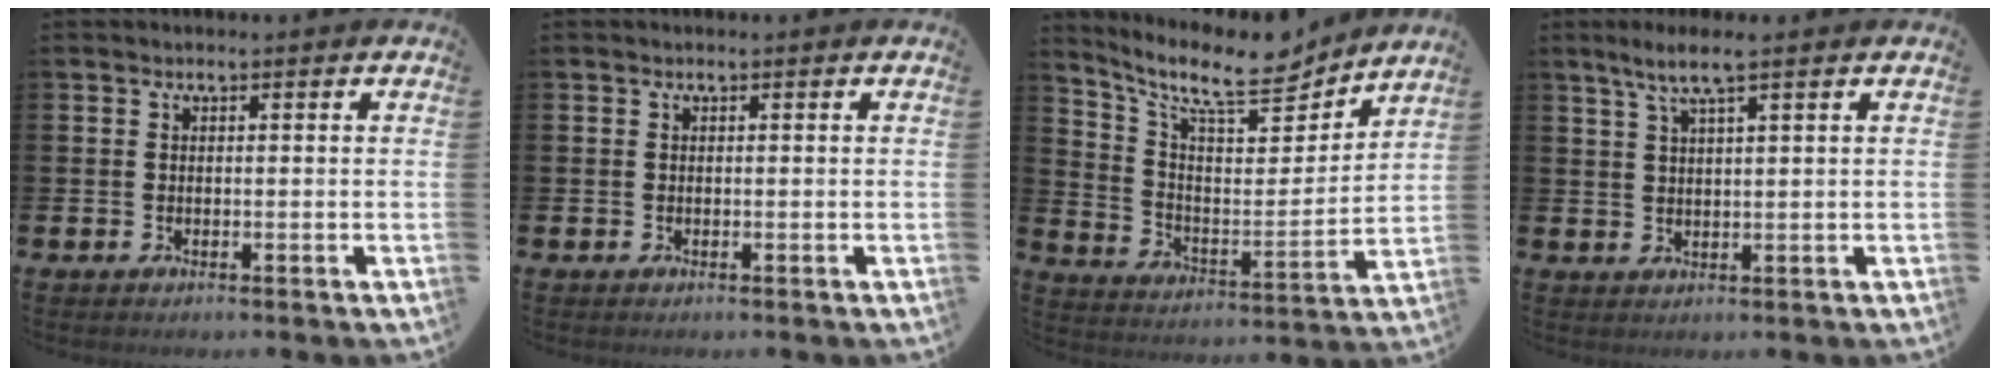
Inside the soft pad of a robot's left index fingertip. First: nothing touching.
{"total": 0.0}
{"total": 11.0, "force": [9.3, 3.1, 5.0], "torque": [-0.117, -0.066, 0.157]}
{"total": 4.2, "force": [2.9, 0.3, 3.1], "torque": [-0.072, 0.002, 0.051]}